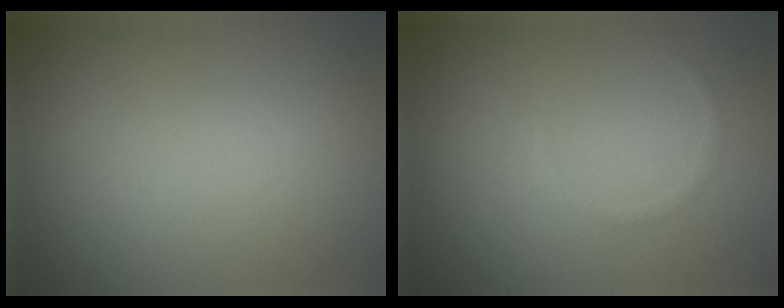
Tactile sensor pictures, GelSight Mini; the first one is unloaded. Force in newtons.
{"total": 0.6, "press": 0.6, "slide": 0.1}